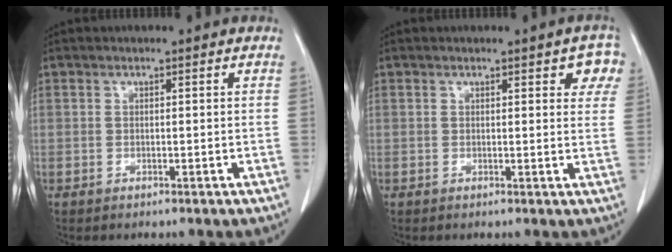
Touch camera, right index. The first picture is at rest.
{"total": 4.5, "force": [2.5, 1.7, 3.4], "torque": [-0.023, 0.002, 0.017]}